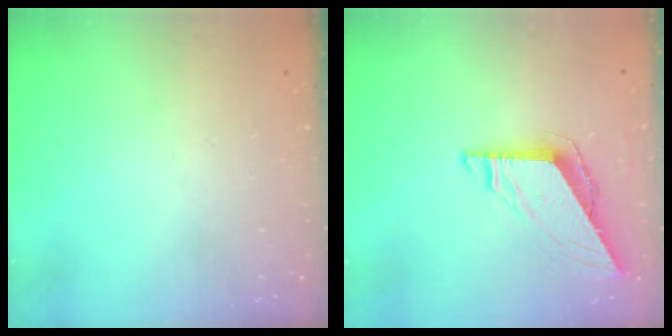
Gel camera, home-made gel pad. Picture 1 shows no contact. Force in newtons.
{"total": 7.7, "press": 7.6, "slide": 0.6}